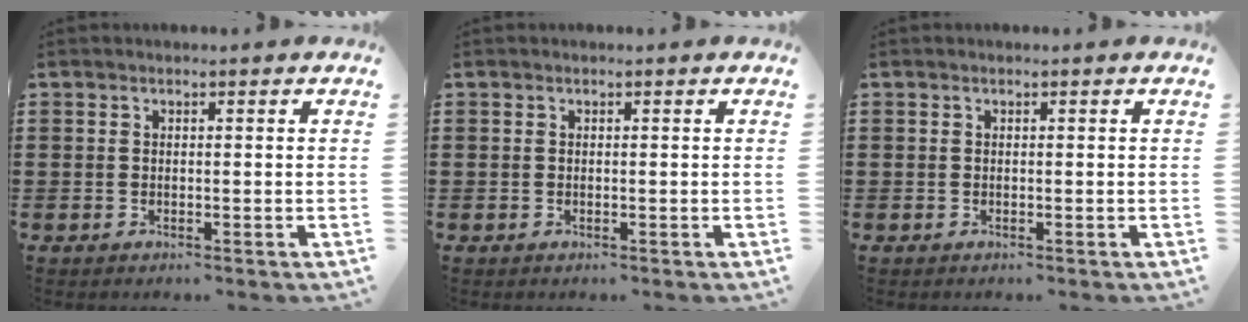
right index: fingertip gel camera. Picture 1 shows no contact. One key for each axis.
{"total": 0.0}
{"total": 0.0}